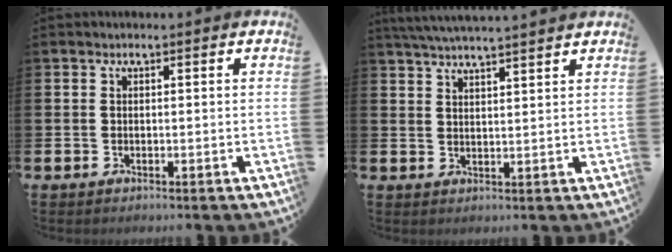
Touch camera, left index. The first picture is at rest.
{"total": 4.1, "force": [4.0, -0.5, 0.8], "torque": [-0.033, -0.012, 0.074]}